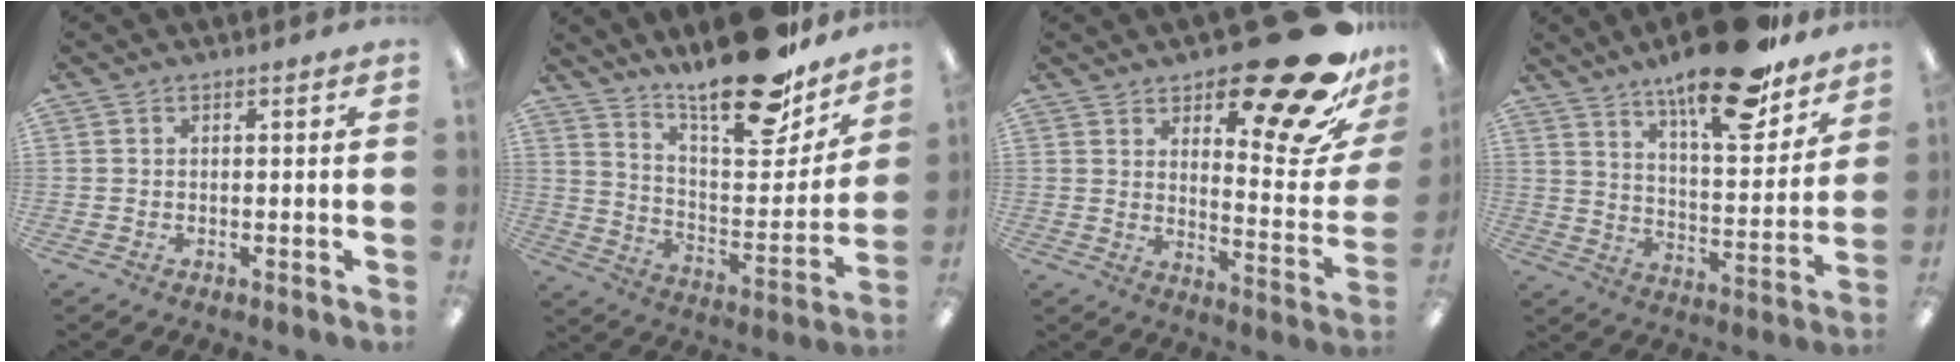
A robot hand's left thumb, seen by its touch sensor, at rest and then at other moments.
{"total": 23.0, "force": [18.1, 7.0, 12.4], "torque": [-0.180, -0.125, 0.302]}
{"total": 24.5, "force": [16.8, 8.0, 16.0], "torque": [-0.178, -0.125, 0.264]}
{"total": 21.7, "force": [16.2, 6.4, 13.0], "torque": [-0.192, -0.103, 0.265]}